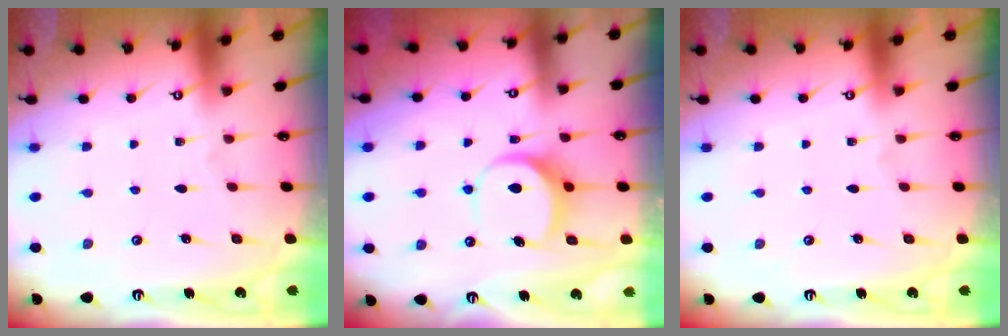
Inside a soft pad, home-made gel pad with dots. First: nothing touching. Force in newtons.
{"total": 7.1, "press": 7.1, "slide": 0.4}
{"total": 0.0}